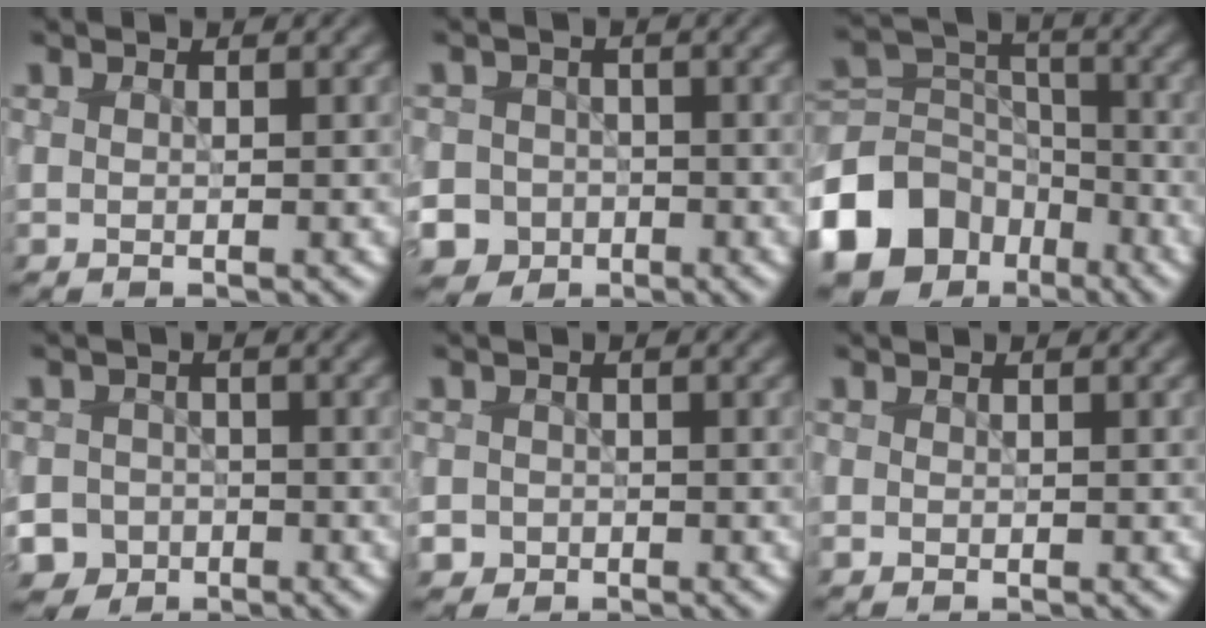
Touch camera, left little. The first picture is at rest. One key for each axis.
{"total": 7.5, "fx": -4.3, "fy": 6.1, "fz": 0.8, "tx": -0.013, "ty": -0.020, "tz": -0.083}
{"total": 10.2, "fx": -5.8, "fy": 7.6, "fz": 3.8, "tx": -0.087, "ty": 0.012, "tz": -0.119}
{"total": 5.7, "fx": -3.6, "fy": 4.4, "fz": 0.6, "tx": 0.002, "ty": -0.009, "tz": -0.065}
{"total": 1.6, "fx": -1.0, "fy": 1.3, "fz": -0.1, "tx": 0.008, "ty": 0.008, "tz": -0.014}
{"total": 0.0}